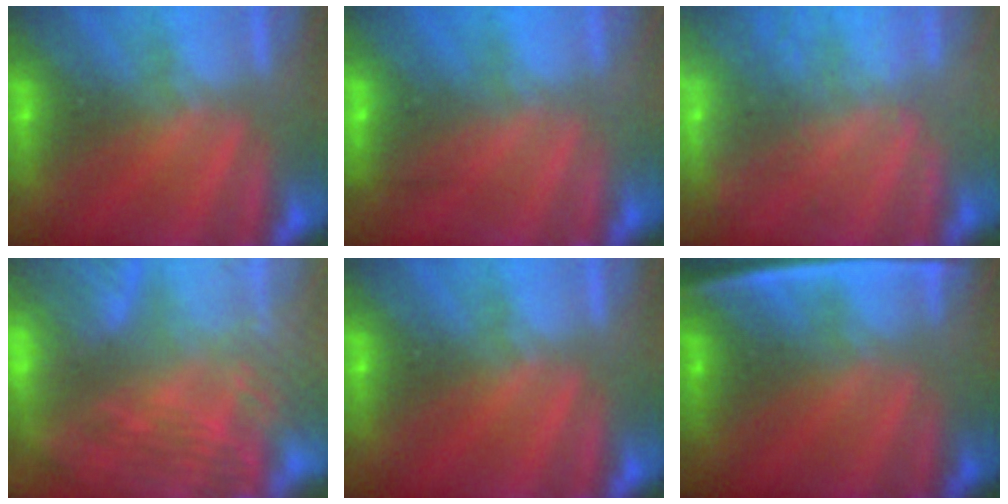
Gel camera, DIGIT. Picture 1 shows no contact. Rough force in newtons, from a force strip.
{"total": 2.2}
{"total": 5.6}
{"total": 6.7}
{"total": 0.0}
{"total": 2.4}